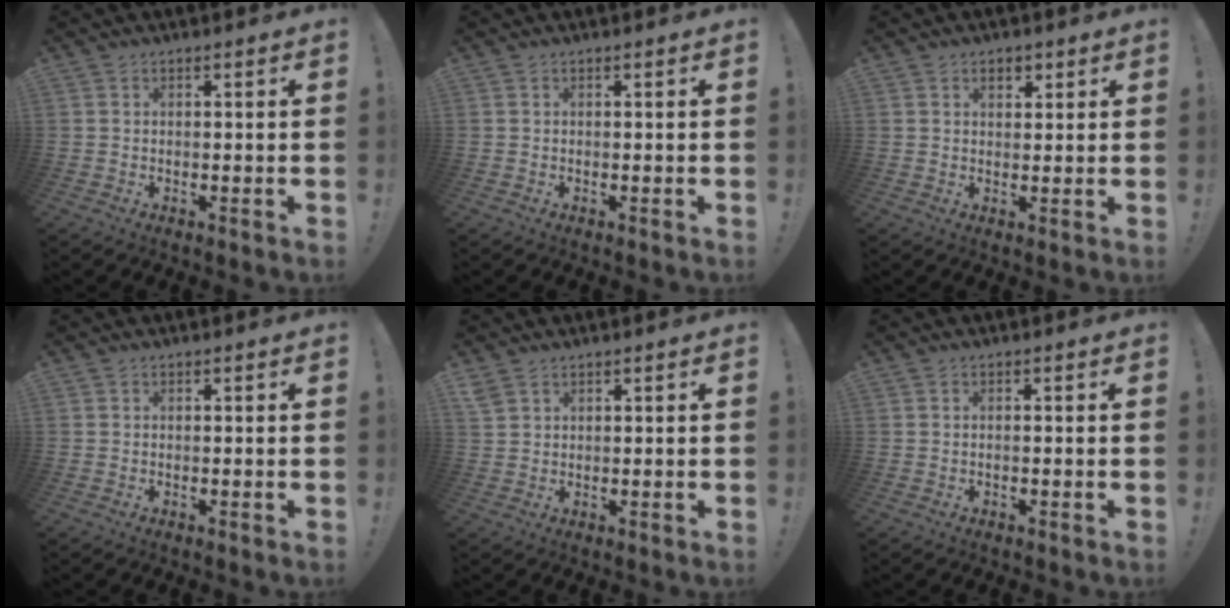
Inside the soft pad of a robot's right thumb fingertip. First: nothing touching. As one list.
[{"total": 0.0}, {"total": 3.2, "force": [1.5, 2.1, 1.9], "torque": [-0.027, 0.001, 0.025]}, {"total": 0.0}, {"total": 3.1, "force": [2.0, 2.0, 1.2], "torque": [-0.023, -0.005, 0.042]}, {"total": 0.7, "force": [-0.5, -0.2, 0.4], "torque": [-0.016, 0.001, -0.007]}]